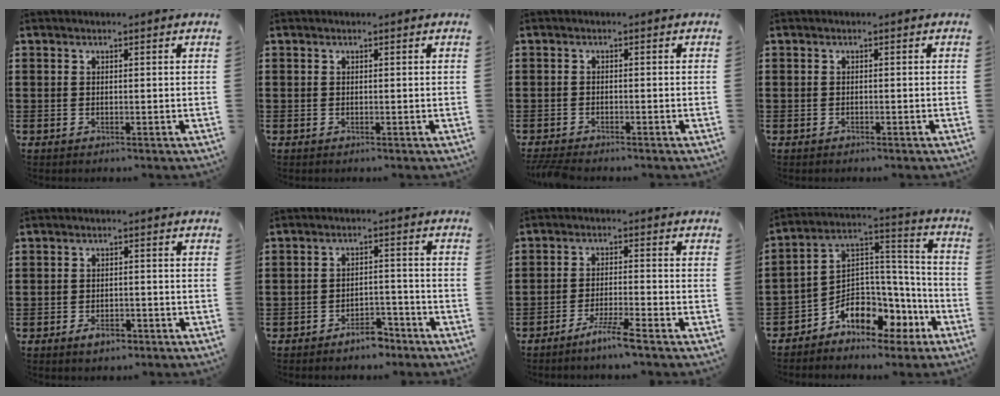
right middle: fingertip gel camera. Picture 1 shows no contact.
{"total": 0.0}
{"total": 1.4, "force": [-1.4, 0.1, 0.3], "torque": [-0.016, -0.003, -0.030]}
{"total": 0.5, "force": [-0.5, 0.2, 0.0], "torque": [0.000, 0.002, -0.011]}
{"total": 2.5, "force": [-1.8, 1.2, 1.1], "torque": [-0.022, 0.002, -0.036]}
{"total": 4.1, "force": [-3.8, 1.1, 1.1], "torque": [-0.018, 0.012, -0.075]}
{"total": 4.6, "force": [-3.8, -0.3, 2.5], "torque": [-0.047, -0.007, -0.071]}
{"total": 5.9, "force": [-3.9, 4.0, 1.8], "torque": [-0.052, -0.019, -0.075]}